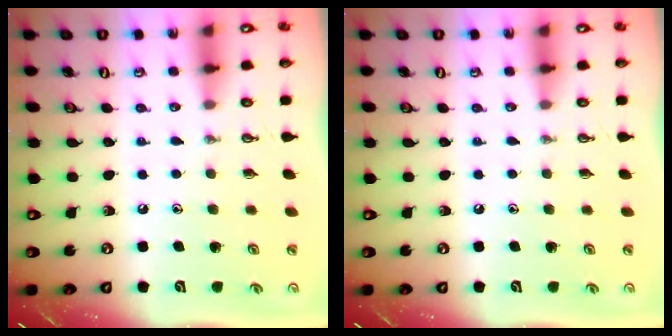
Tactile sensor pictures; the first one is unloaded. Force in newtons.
{"total": 0.0}